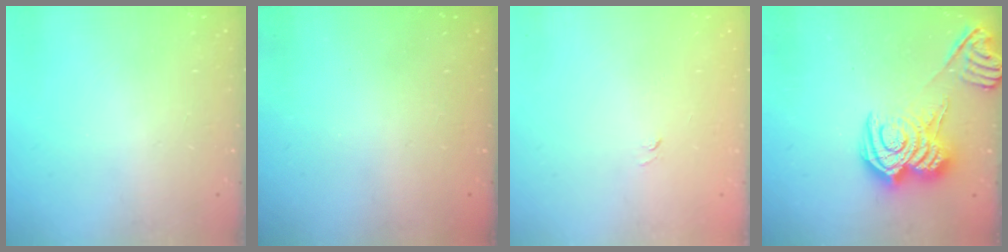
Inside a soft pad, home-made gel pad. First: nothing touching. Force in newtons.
{"total": 2.4, "press": 2.2, "slide": 0.8}
{"total": 3.3, "press": 3.1, "slide": 1.0}
{"total": 12.7, "press": 12.6, "slide": 0.7}